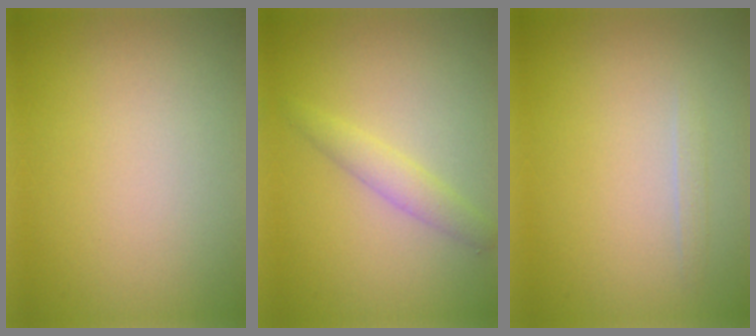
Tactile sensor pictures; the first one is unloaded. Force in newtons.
{"total": 2.0, "press": 2.0, "slide": 0.1}
{"total": 0.6, "press": 0.6, "slide": 0.0}